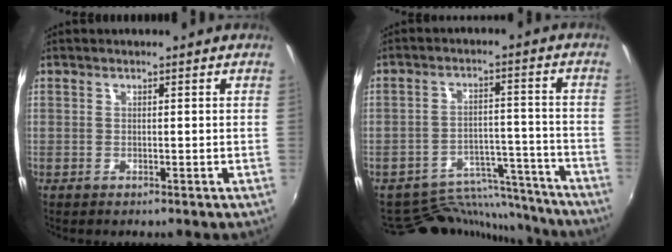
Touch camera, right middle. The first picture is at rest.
{"total": 14.0, "force": [-13.5, 3.5, 1.5], "torque": [-0.026, 0.037, -0.188]}